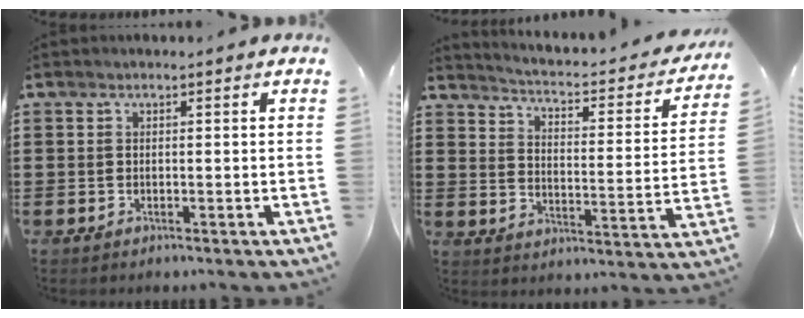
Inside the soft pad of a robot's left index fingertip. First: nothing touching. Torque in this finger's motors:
{"motor_torque": [0.92, -1.22, 0.23, 0.07]}